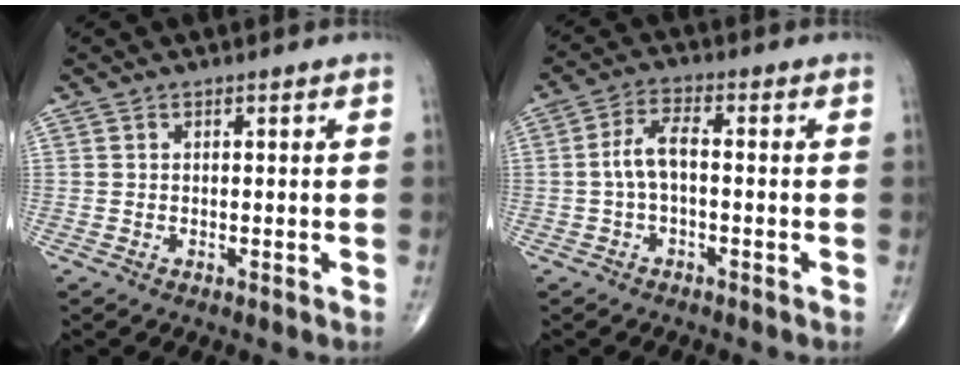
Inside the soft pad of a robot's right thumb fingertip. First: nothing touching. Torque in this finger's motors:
{"motor_torque": [-0.30, 0.25, 0.09, 0.00, 0.01]}